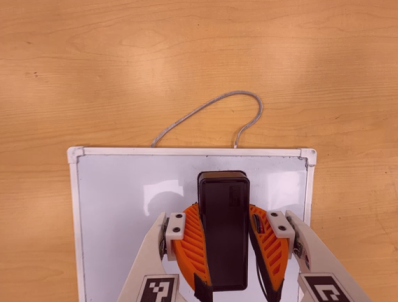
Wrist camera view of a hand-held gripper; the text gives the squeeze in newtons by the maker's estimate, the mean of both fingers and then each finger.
{"total": 8.8, "left": 7.5, "right": 10.0}